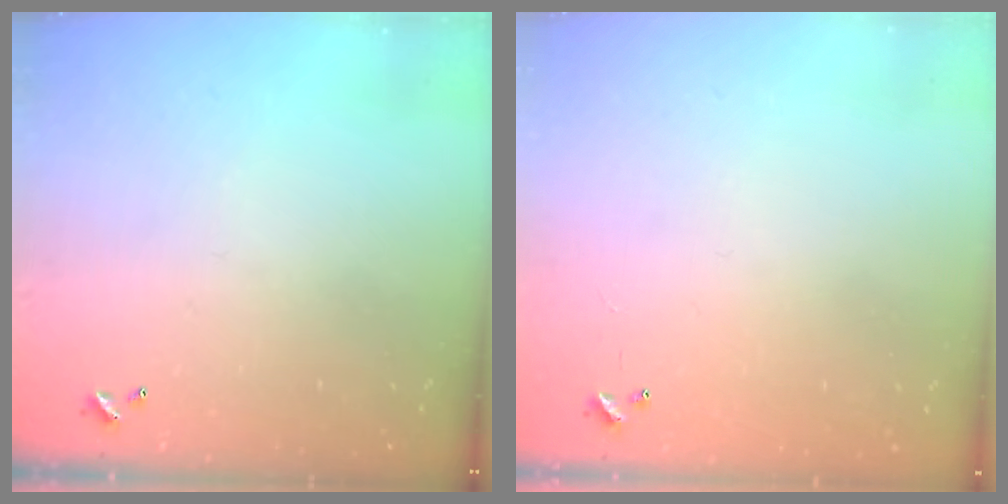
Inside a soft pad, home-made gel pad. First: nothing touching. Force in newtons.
{"total": 8.7, "press": 8.7, "slide": 0.6}